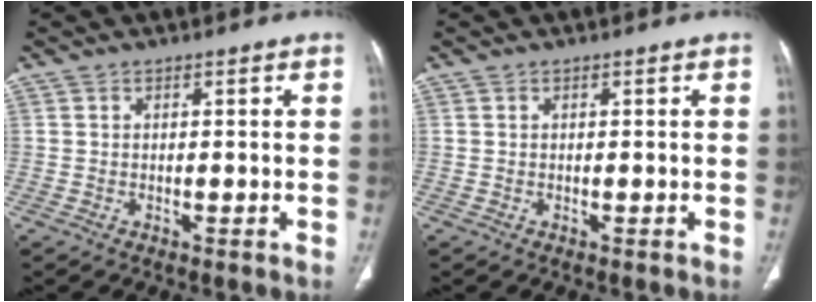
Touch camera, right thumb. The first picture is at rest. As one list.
[{"total": 0.0}]